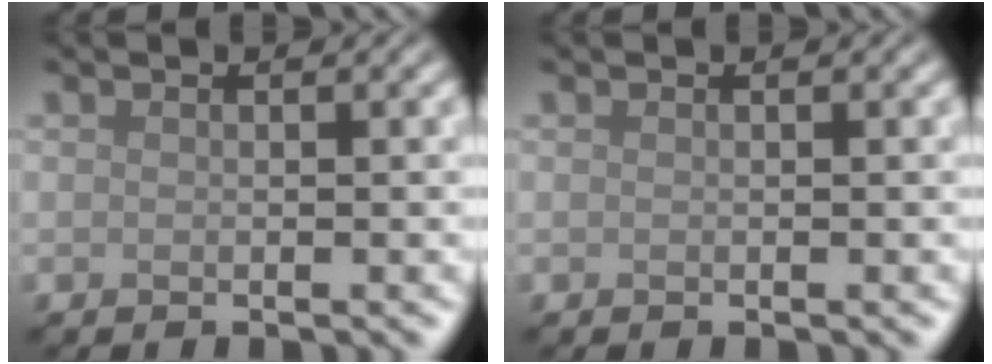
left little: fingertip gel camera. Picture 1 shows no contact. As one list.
[{"total": 0.0}]